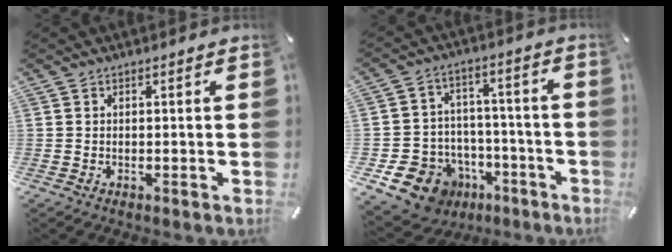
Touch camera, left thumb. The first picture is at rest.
{"total": 13.2, "force": [-7.2, 10.2, 4.4], "torque": [-0.061, 0.055, -0.114]}